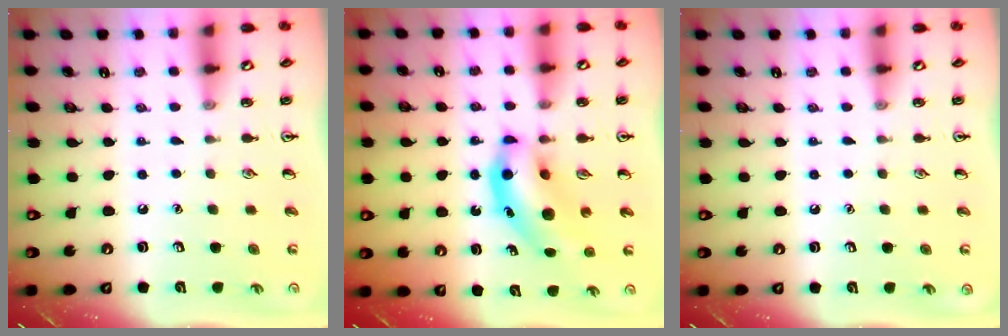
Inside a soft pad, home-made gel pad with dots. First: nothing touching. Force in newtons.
{"total": 10.6, "press": 10.1, "slide": 3.2}
{"total": 0.0}